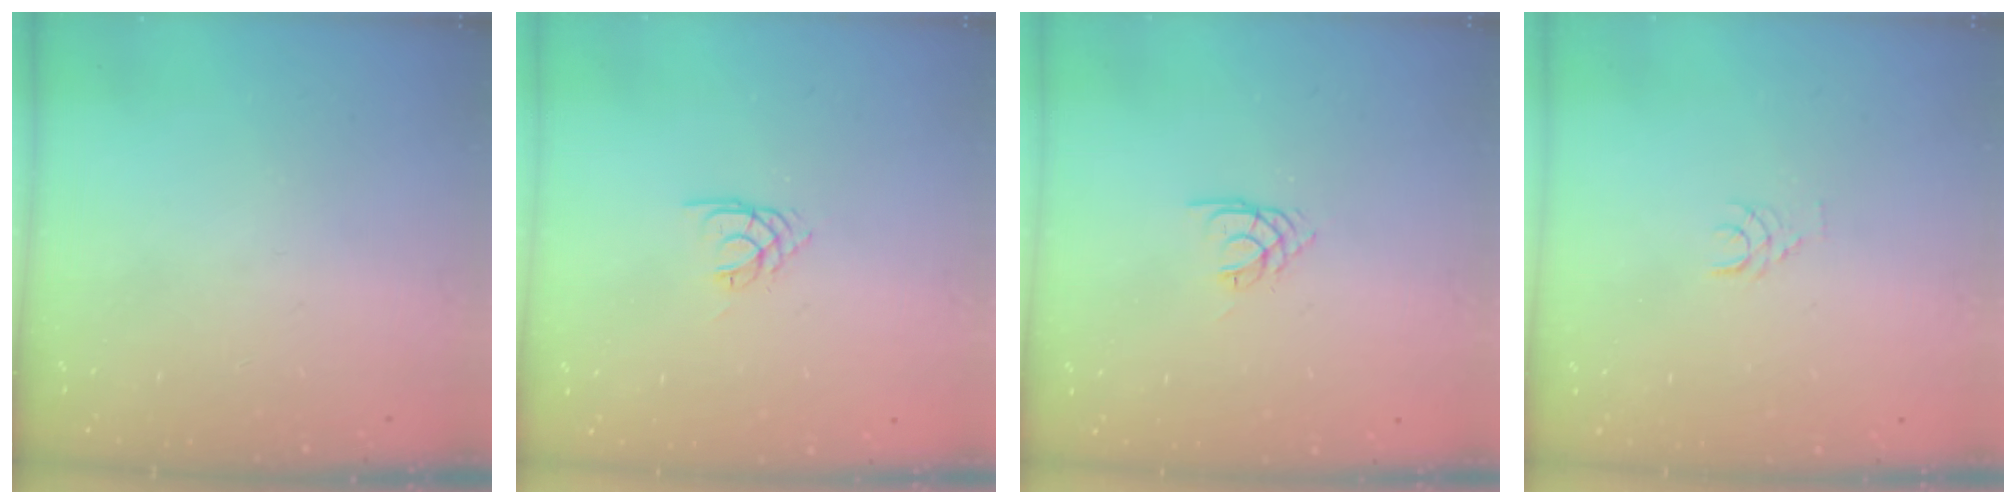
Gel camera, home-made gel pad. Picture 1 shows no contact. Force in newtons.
{"total": 1.7, "press": 1.7, "slide": 0.4}
{"total": 1.7, "press": 1.7, "slide": 0.4}
{"total": 3.6, "press": 3.6, "slide": 0.3}